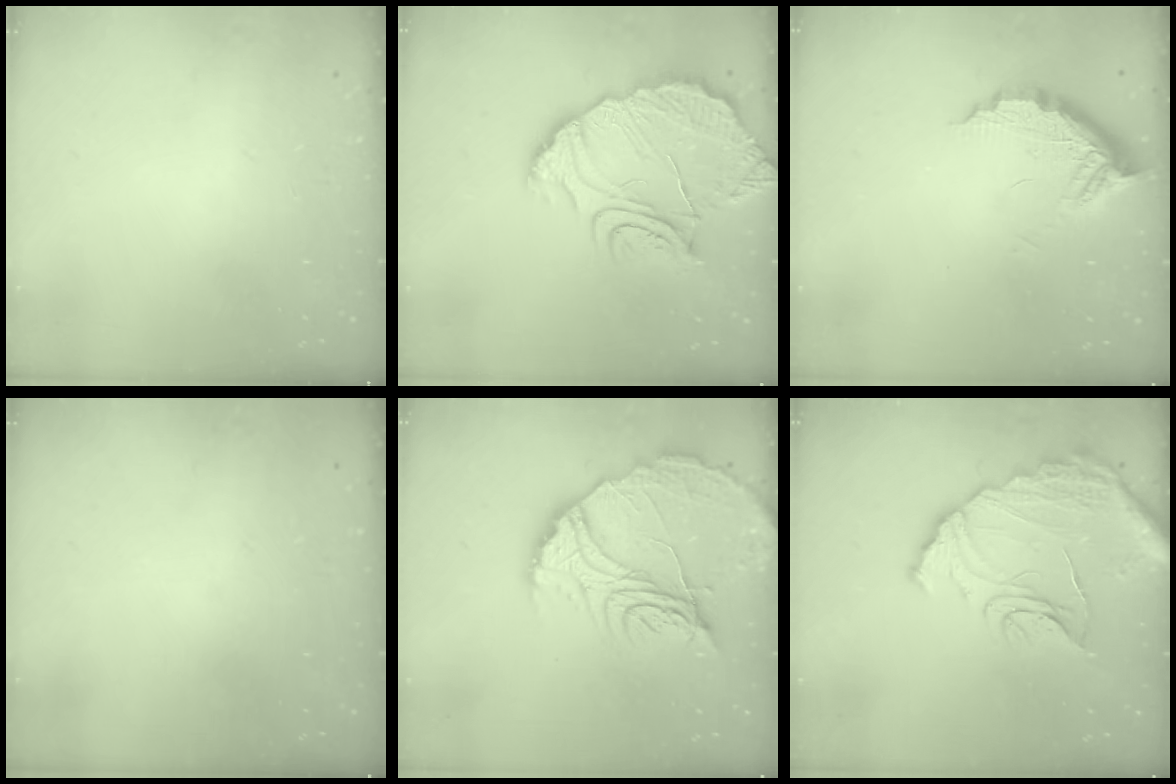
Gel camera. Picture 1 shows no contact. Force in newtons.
{"total": 16.6, "press": 16.5, "slide": 1.4}
{"total": 10.1, "press": 10.0, "slide": 0.9}
{"total": 3.0, "press": 3.0, "slide": 0.1}
{"total": 18.4, "press": 18.3, "slide": 1.6}
{"total": 15.0, "press": 15.0, "slide": 0.5}